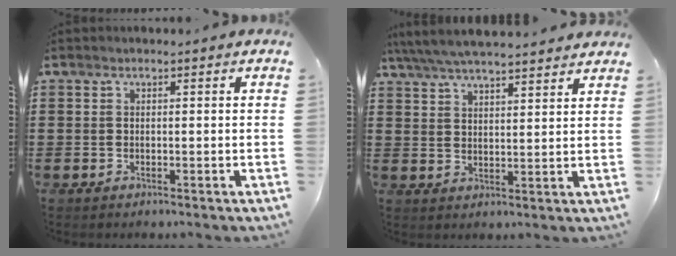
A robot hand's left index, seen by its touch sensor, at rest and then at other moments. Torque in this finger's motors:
{"motor_torque": [2.14, 0.00, 0.44, 0.21]}